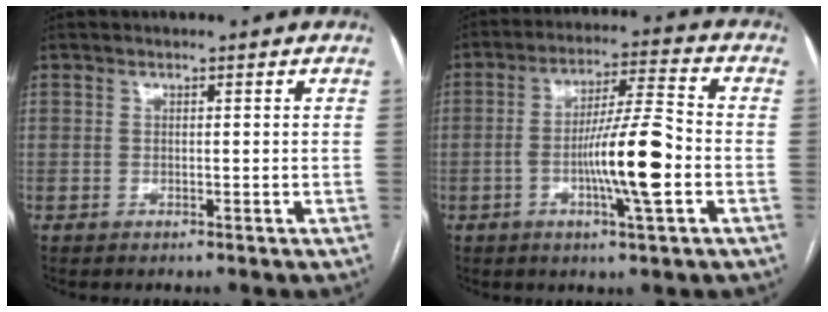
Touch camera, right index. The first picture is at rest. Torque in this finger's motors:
{"motor_torque": [1.64, -0.44, 0.87, 0.20]}